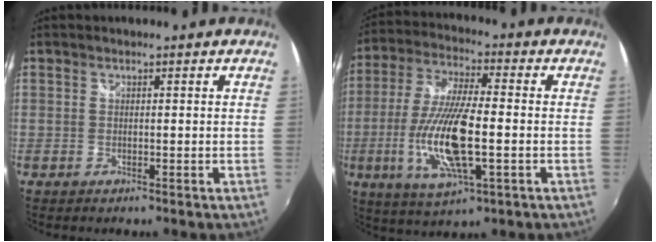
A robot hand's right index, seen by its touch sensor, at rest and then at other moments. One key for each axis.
{"total": 16.3, "fx": -3.6, "fy": 4.4, "fz": 15.2, "tx": -0.314, "ty": -0.016, "tz": -0.067}